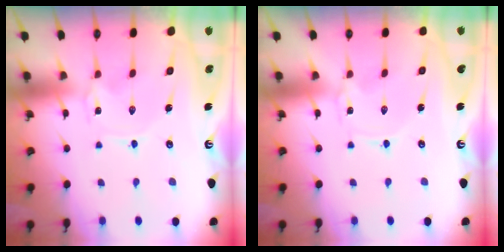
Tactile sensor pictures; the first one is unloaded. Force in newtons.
{"total": 0.0}